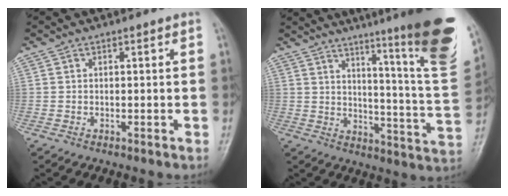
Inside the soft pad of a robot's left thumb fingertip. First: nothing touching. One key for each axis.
{"total": 25.0, "fx": 15.6, "fy": 2.2, "fz": 19.5, "tx": -0.236, "ty": -0.091, "tz": 0.207}